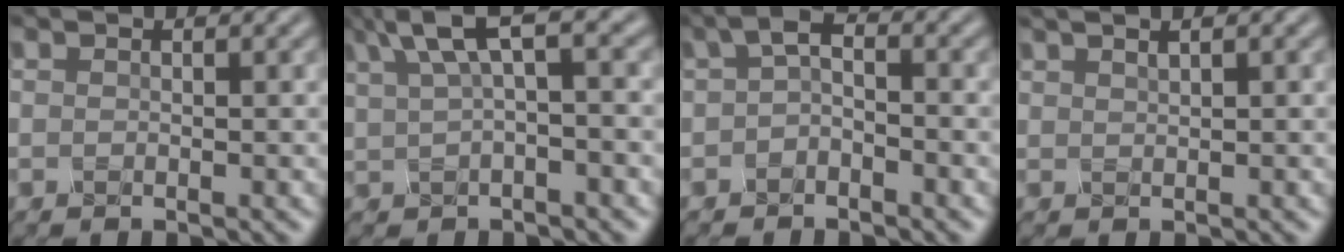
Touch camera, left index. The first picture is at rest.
{"total": 5.1, "force": [2.1, 1.5, 4.3], "torque": [-0.088, 0.018, 0.042]}
{"total": 2.2, "force": [-0.6, 1.3, 1.7], "torque": [-0.031, 0.012, -0.018]}
{"total": 0.8, "force": [0.6, 0.1, 0.5], "torque": [-0.009, 0.006, 0.012]}